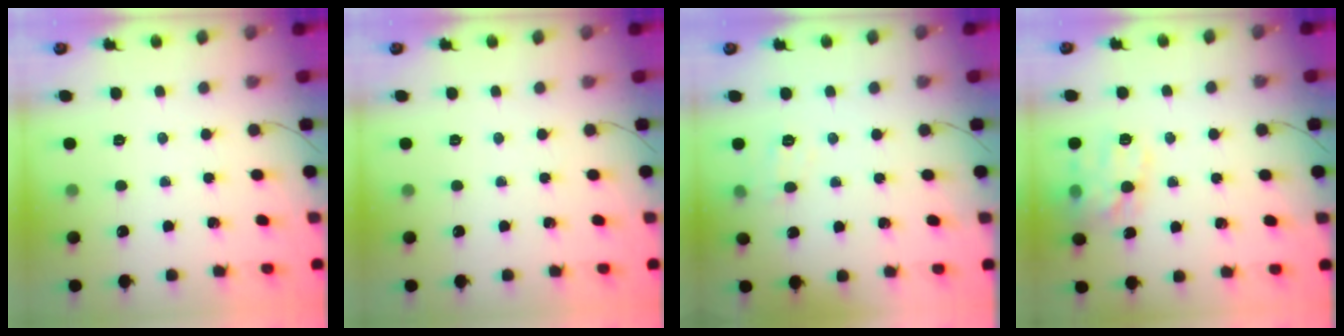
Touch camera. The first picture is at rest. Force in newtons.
{"total": 0.0}
{"total": 4.8, "press": 4.6, "slide": 1.2}
{"total": 13.1, "press": 13.1, "slide": 0.5}